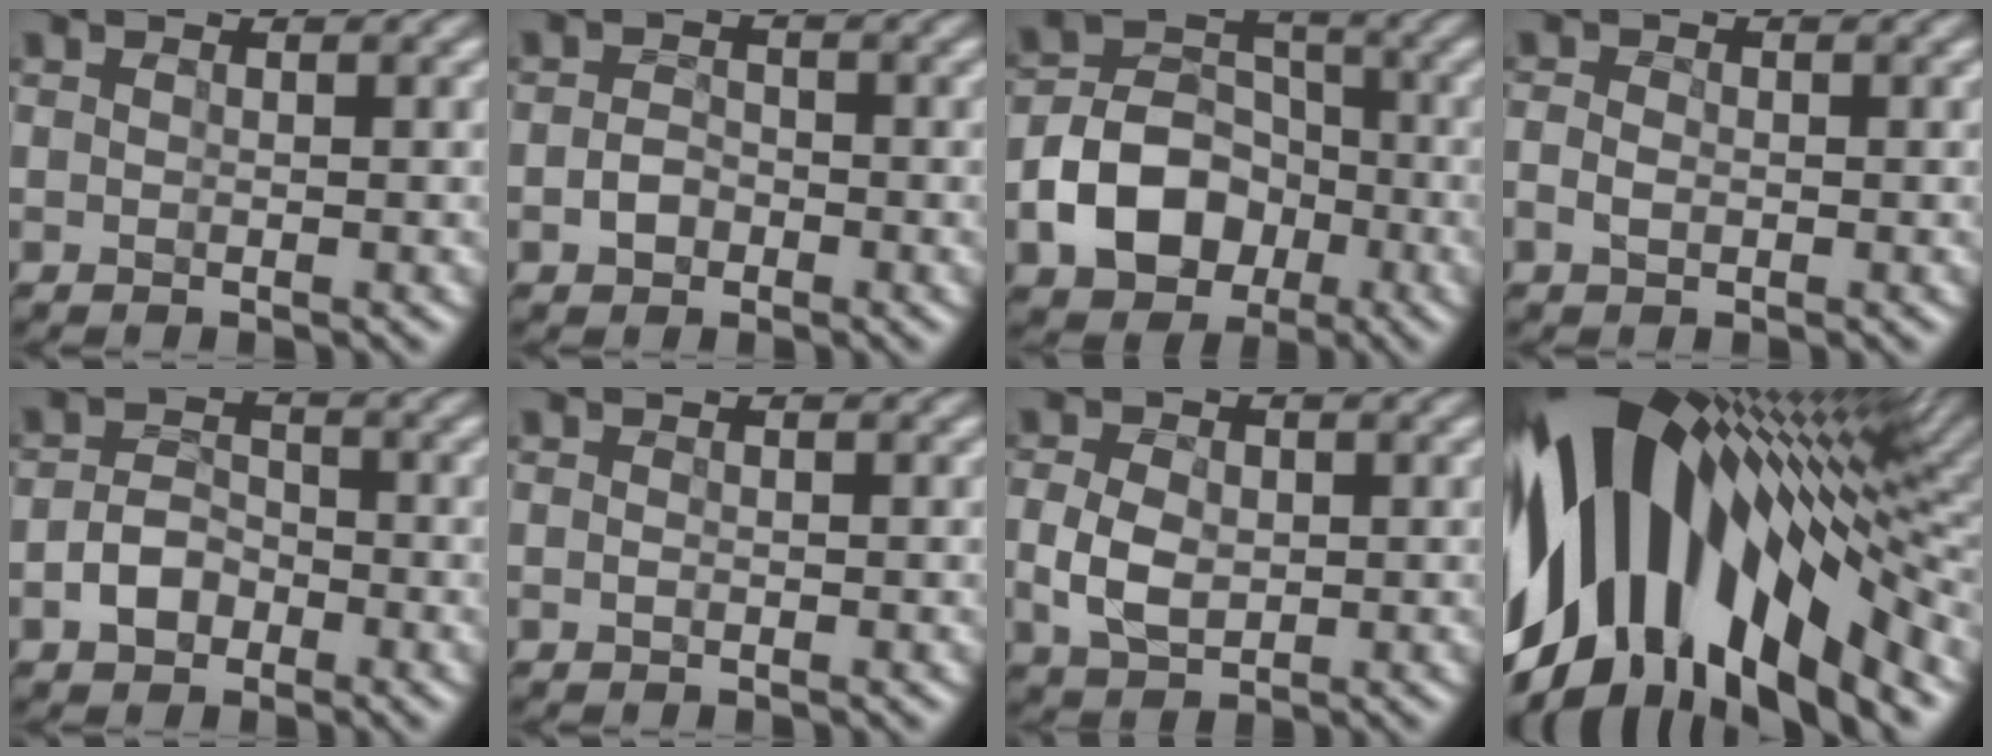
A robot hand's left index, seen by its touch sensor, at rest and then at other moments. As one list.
[{"total": 1.6, "force": [-0.8, 1.1, 0.8], "torque": [-0.015, 0.003, -0.015]}, {"total": 7.5, "force": [-2.9, 5.4, 4.3], "torque": [-0.070, 0.002, -0.051]}, {"total": 1.7, "force": [-0.6, 1.1, 1.1], "torque": [-0.026, 0.001, -0.006]}, {"total": 2.7, "force": [-1.4, 1.7, 1.5], "torque": [-0.028, 0.008, -0.025]}, {"total": 0.0}, {"total": 3.7, "force": [-0.4, 2.5, 2.6], "torque": [-0.063, 0.002, -0.005]}, {"total": 15.8, "force": [-1.7, 8.6, 13.2], "torque": [-0.241, 0.009, -0.032]}]